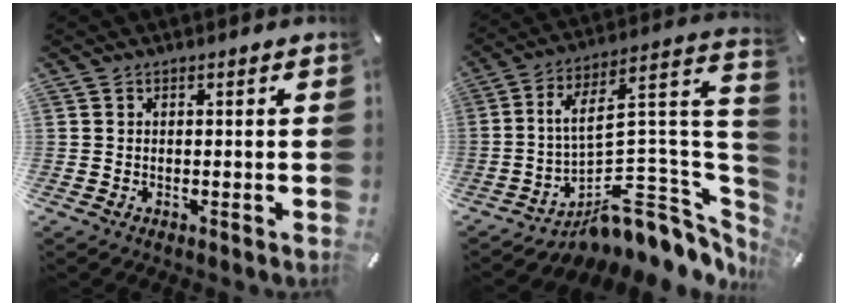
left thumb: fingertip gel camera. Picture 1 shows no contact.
{"total": 19.7, "force": [-5.4, 10.6, 15.6], "torque": [-0.192, -0.030, -0.076]}